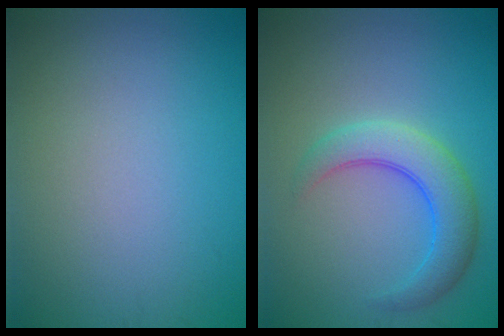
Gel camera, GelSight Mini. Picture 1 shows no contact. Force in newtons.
{"total": 4.5, "press": 4.5, "slide": 0.3}